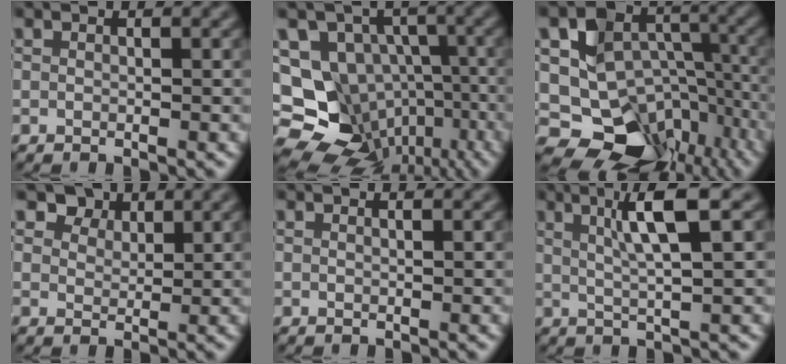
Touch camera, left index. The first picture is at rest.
{"total": 15.2, "force": [-5.4, 13.1, 5.6], "torque": [-0.120, -0.016, -0.075]}
{"total": 11.7, "force": [-4.0, 9.4, 5.6], "torque": [-0.086, -0.015, -0.056]}
{"total": 3.2, "force": [2.3, 2.0, 0.9], "torque": [-0.031, -0.012, 0.044]}
{"total": 0.7, "force": [0.4, 0.2, 0.5], "torque": [-0.005, 0.000, -0.001]}
{"total": 5.3, "force": [1.9, 0.7, 4.9], "torque": [-0.084, 0.006, 0.032]}